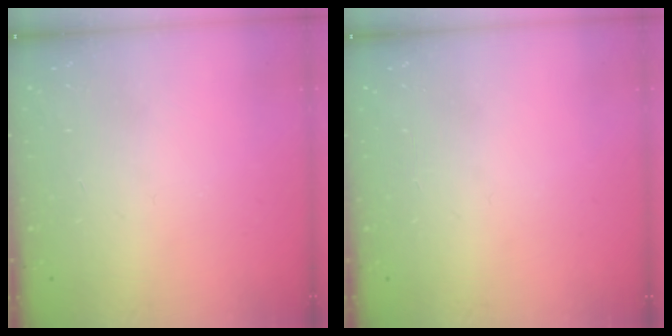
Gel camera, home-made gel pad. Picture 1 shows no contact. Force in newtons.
{"total": 0.0}